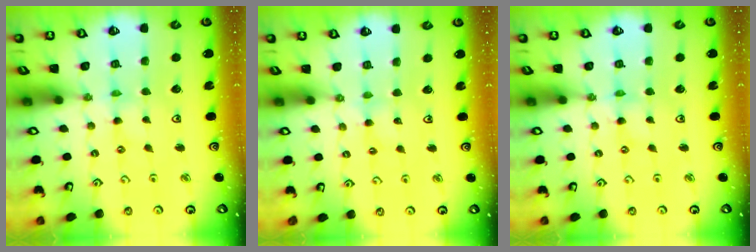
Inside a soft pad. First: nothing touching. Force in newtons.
{"total": 2.3, "press": 2.3, "slide": 0.4}
{"total": 1.1, "press": 1.1, "slide": 0.2}